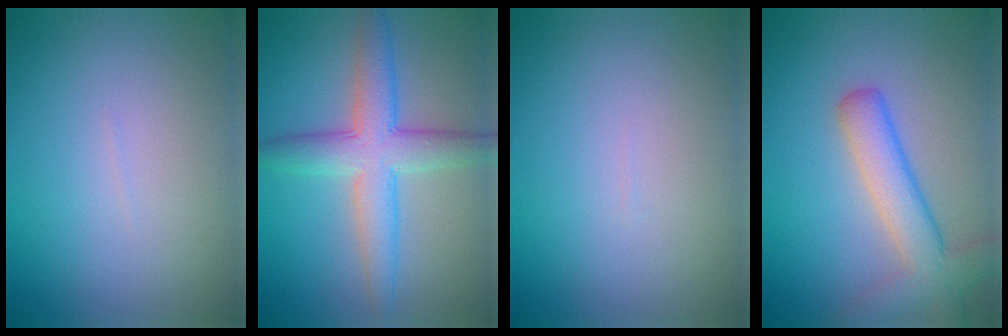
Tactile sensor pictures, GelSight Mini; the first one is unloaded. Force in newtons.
{"total": 5.7, "press": 5.7, "slide": 0.3}
{"total": 0.0}
{"total": 4.8, "press": 4.8, "slide": 0.3}